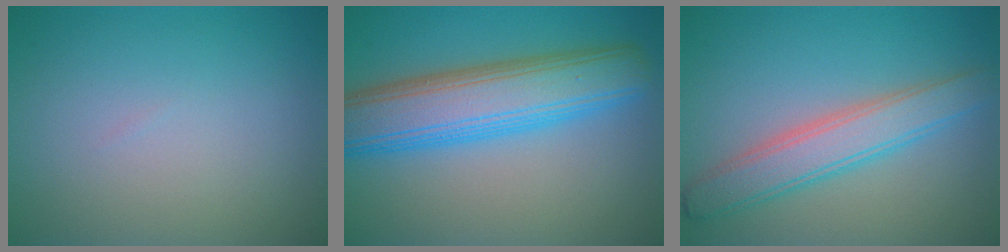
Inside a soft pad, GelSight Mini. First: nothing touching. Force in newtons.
{"total": 8.7, "press": 8.7, "slide": 0.2}
{"total": 4.5, "press": 4.5, "slide": 0.3}